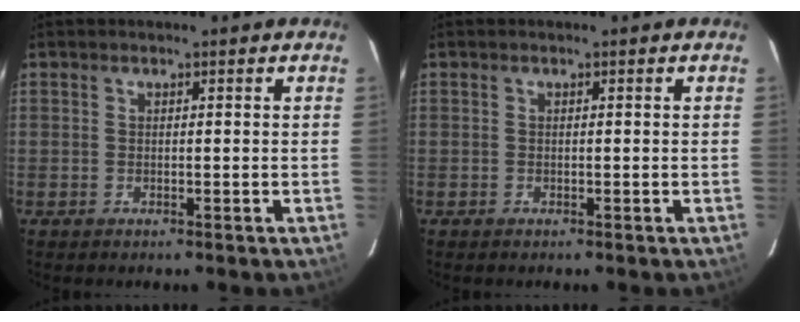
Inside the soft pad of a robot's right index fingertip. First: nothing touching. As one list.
[{"total": 0.0}]